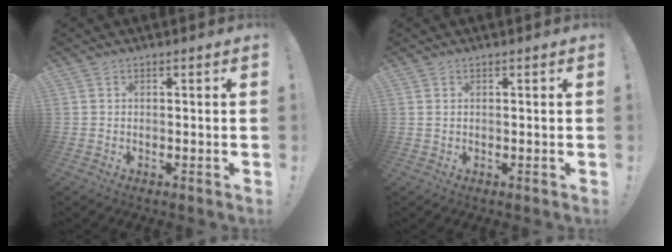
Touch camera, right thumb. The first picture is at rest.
{"total": 0.5, "force": [0.3, 0.1, 0.4], "torque": [-0.012, 0.002, 0.007]}